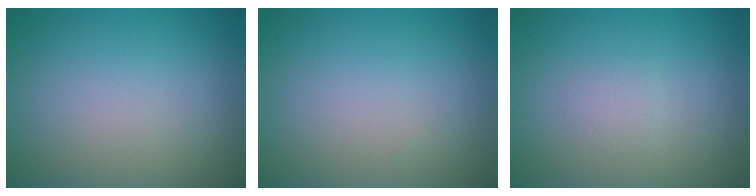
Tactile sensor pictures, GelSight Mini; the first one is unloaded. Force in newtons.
{"total": 0.0}
{"total": 0.7, "press": 0.7, "slide": 0.0}